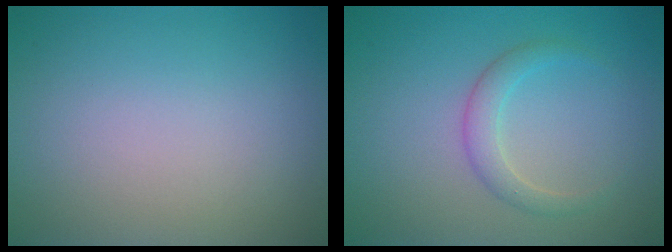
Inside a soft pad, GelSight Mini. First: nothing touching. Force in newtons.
{"total": 2.0, "press": 2.0, "slide": 0.1}